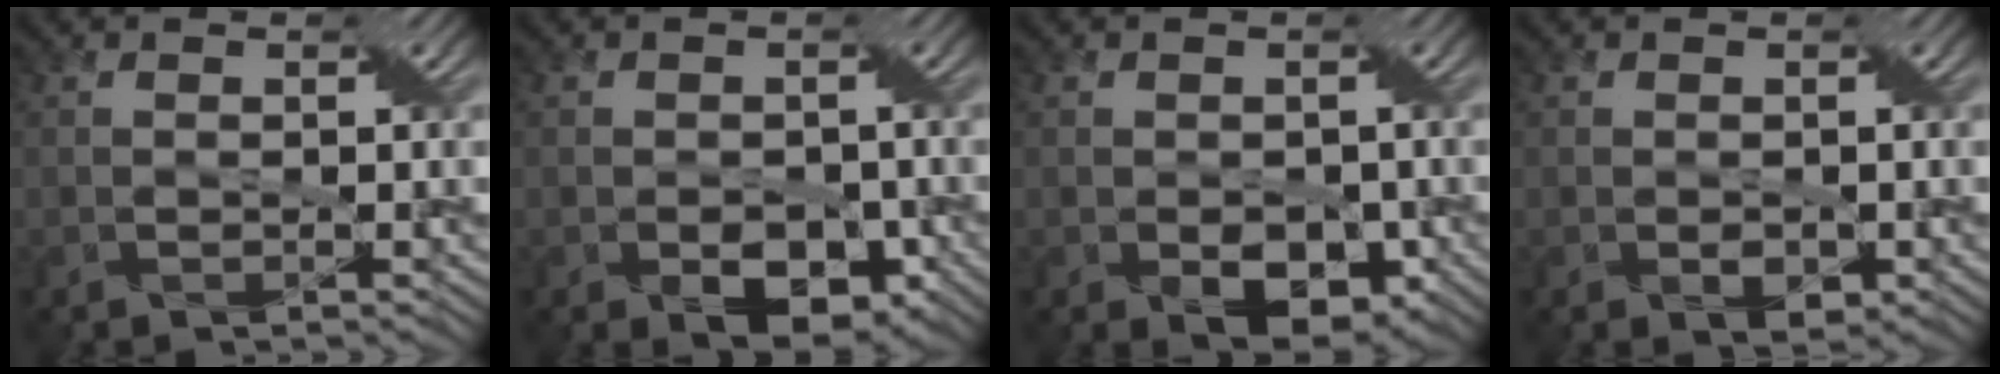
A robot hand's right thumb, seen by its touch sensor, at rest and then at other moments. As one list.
[{"total": 5.4, "force": [-2.3, 3.4, 3.5], "torque": [-0.049, -0.011, -0.036]}, {"total": 5.1, "force": [-1.8, 3.3, 3.4], "torque": [-0.054, -0.012, -0.028]}, {"total": 1.6, "force": [-0.4, 1.2, 1.1], "torque": [-0.024, -0.006, -0.005]}]